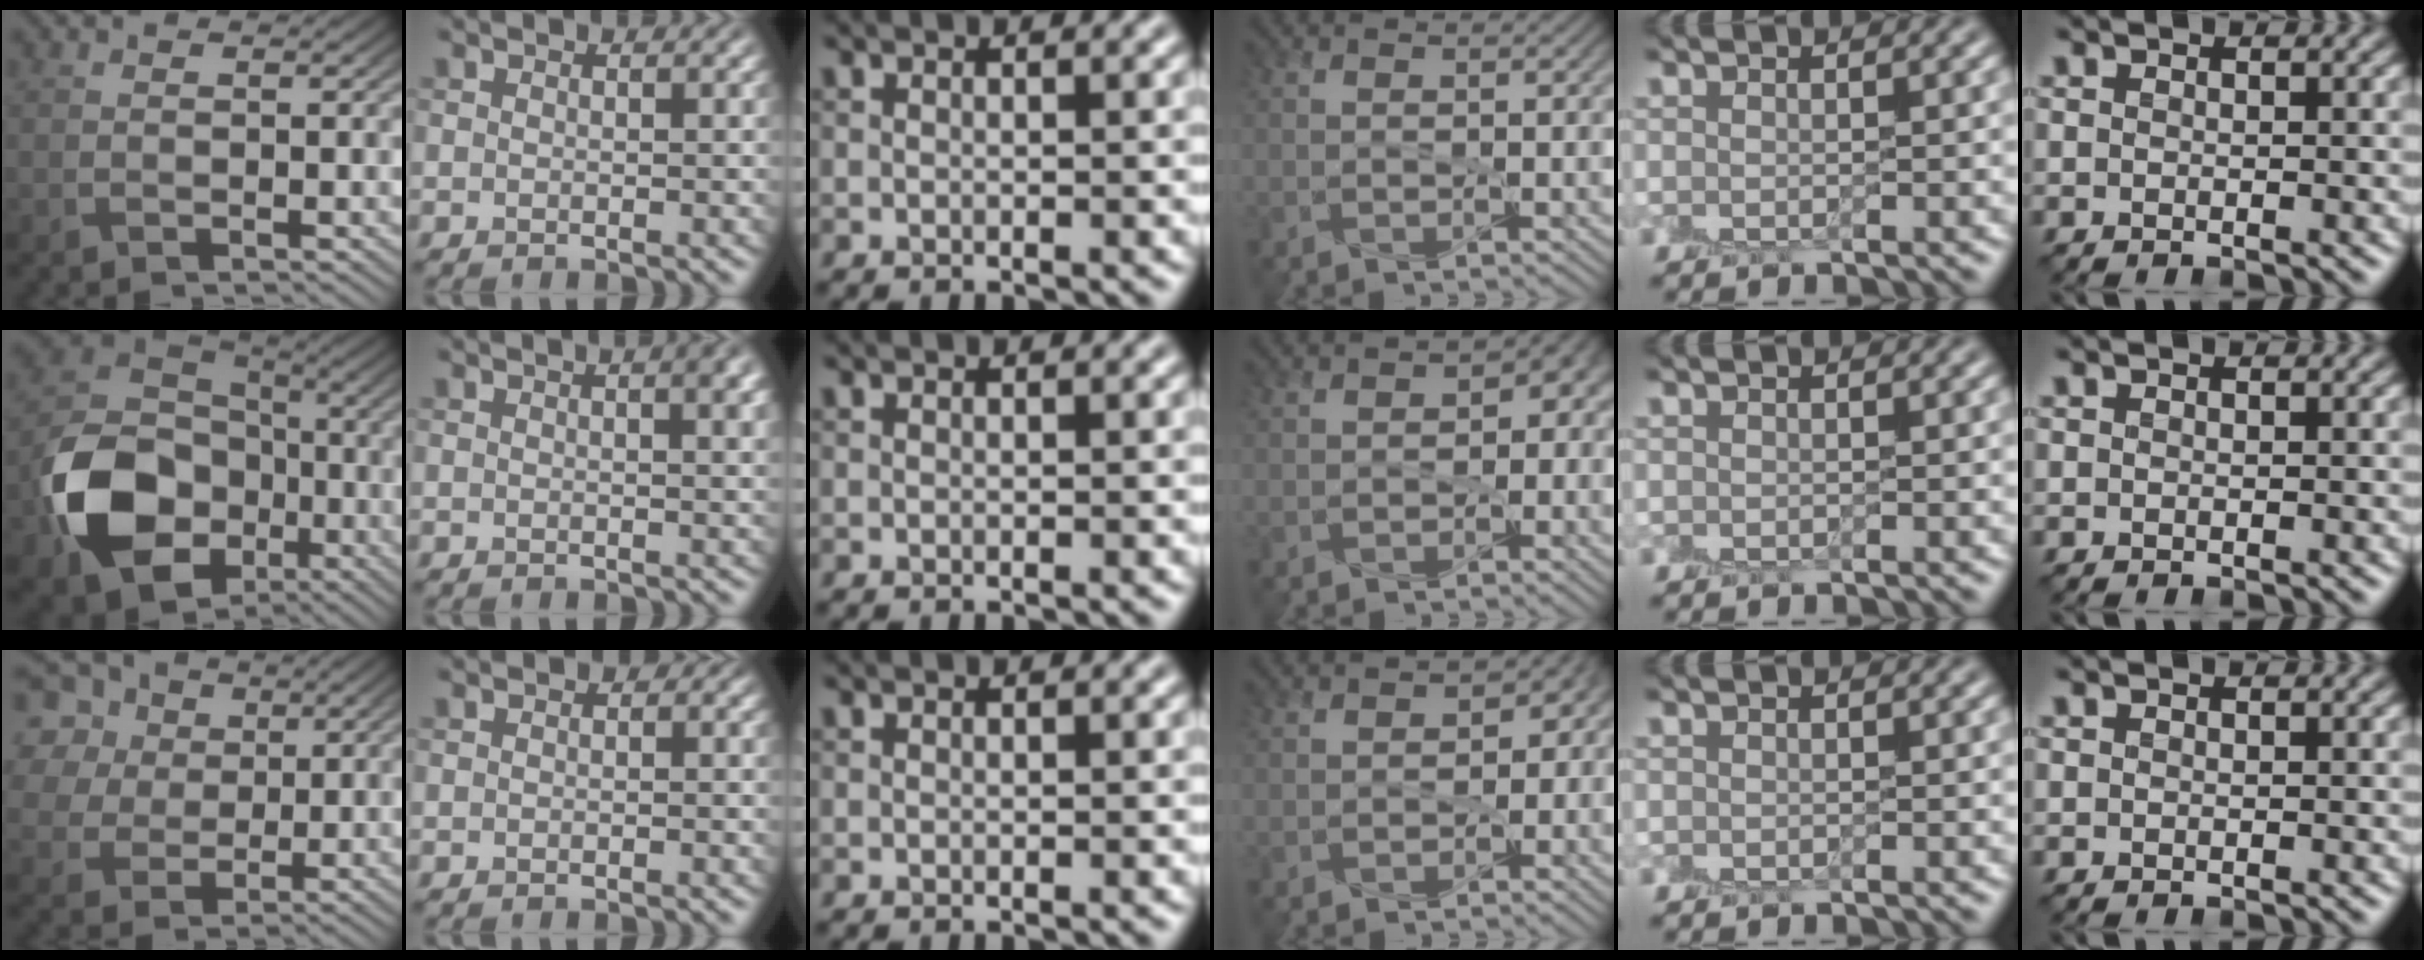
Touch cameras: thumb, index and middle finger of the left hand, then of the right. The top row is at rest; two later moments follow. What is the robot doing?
{"motion": "peel", "object": "lint roller sheet"}